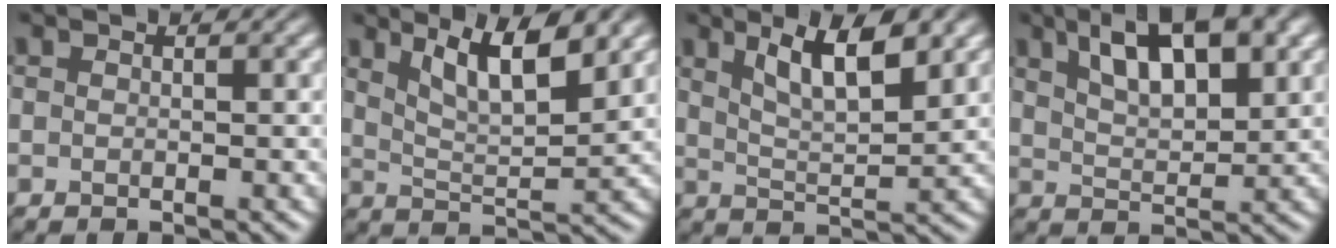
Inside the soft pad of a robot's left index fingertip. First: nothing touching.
{"total": 6.1, "force": [3.7, 1.7, 4.6], "torque": [-0.075, 0.002, 0.063]}
{"total": 5.6, "force": [3.1, 1.6, 4.4], "torque": [-0.073, -0.001, 0.053]}
{"total": 7.9, "force": [4.5, 2.9, 5.8], "torque": [-0.097, 0.014, 0.076]}